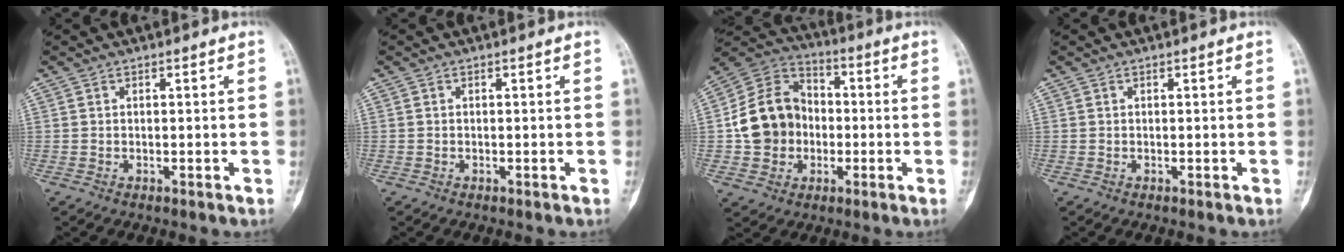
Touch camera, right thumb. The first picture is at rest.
{"total": 0.0}
{"total": 14.3, "force": [-1.4, 12.2, 7.3], "torque": [-0.107, 0.030, -0.031]}
{"total": 0.0}